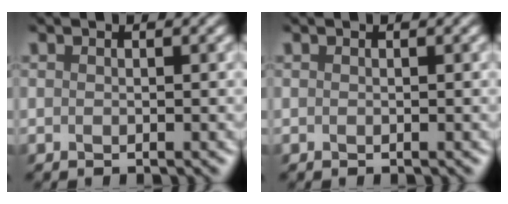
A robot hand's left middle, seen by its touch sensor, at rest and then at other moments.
{"total": 0.0}